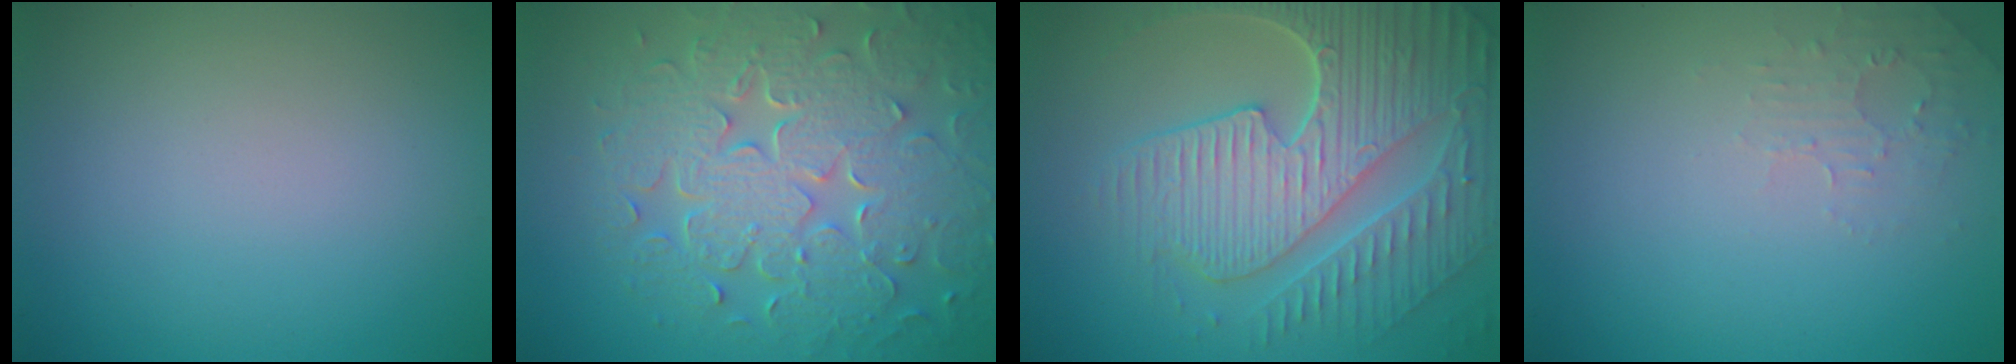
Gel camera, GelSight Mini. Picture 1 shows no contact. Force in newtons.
{"total": 8.7, "press": 6.3, "slide": 6.0}
{"total": 9.0, "press": 6.4, "slide": 6.3}
{"total": 1.6, "press": 1.6, "slide": 0.4}